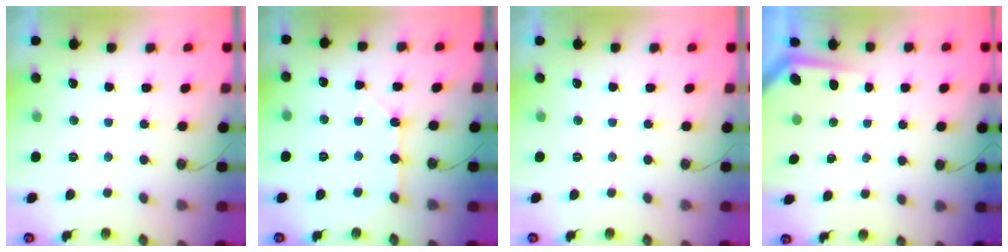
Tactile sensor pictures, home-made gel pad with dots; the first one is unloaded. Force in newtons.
{"total": 2.4, "press": 2.4, "slide": 0.4}
{"total": 0.0}
{"total": 2.7, "press": 2.7, "slide": 0.4}